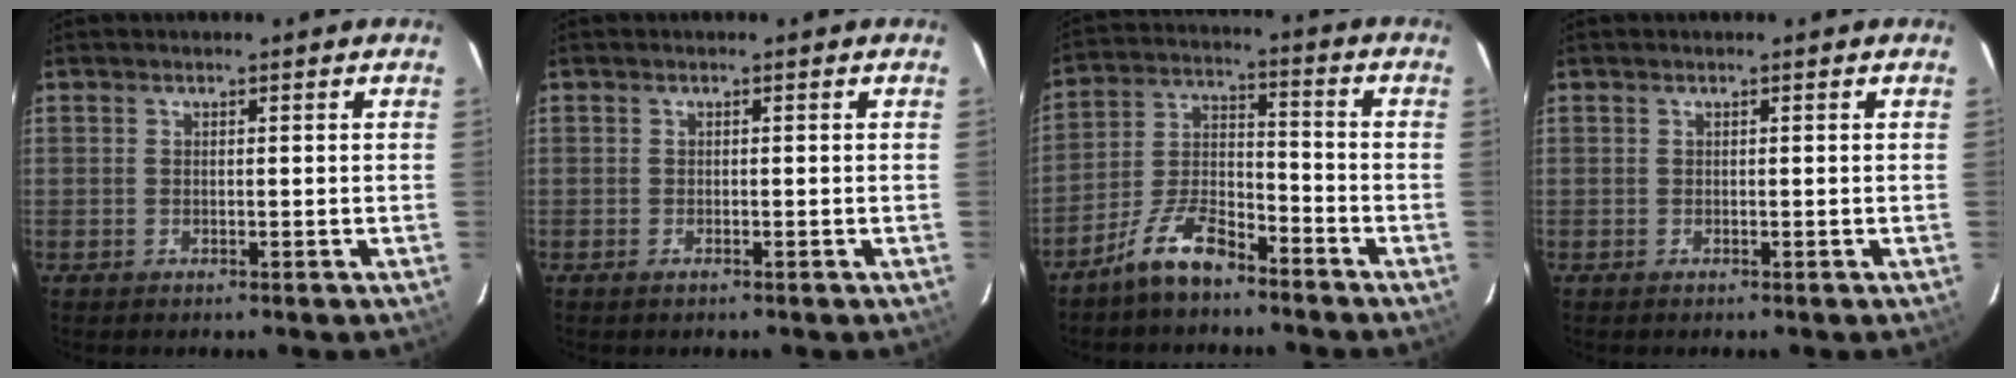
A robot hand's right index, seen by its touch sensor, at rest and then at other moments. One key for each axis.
{"total": 0.6, "fx": -0.4, "fy": 0.2, "fz": 0.3, "tx": -0.007, "ty": -0.001, "tz": -0.008}
{"total": 9.5, "fx": -7.3, "fy": 3.2, "fz": 5.1, "tx": -0.118, "ty": 0.019, "tz": -0.140}
{"total": 0.0}